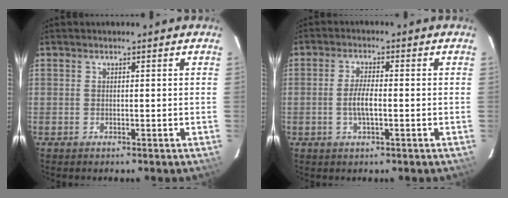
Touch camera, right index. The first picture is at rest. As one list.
[{"total": 3.8, "force": [-0.9, 0.7, 3.6], "torque": [-0.075, 0.000, -0.018]}]